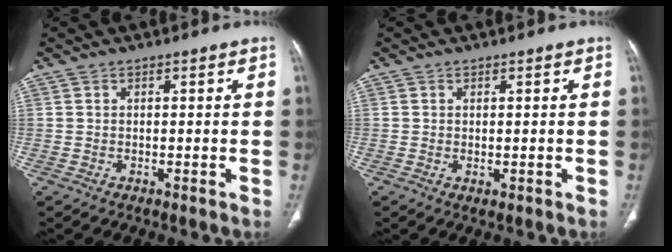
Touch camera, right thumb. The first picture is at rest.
{"total": 0.8, "force": [-0.2, 0.3, 0.7], "torque": [-0.015, -0.005, 0.000]}